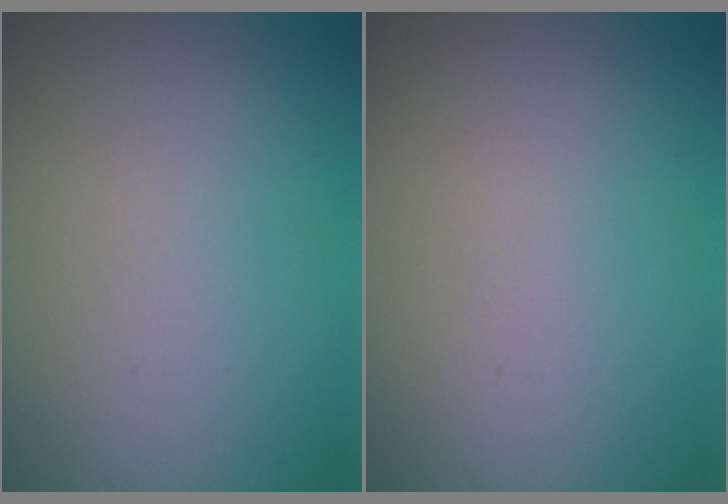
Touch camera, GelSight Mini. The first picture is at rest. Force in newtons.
{"total": 0.0}